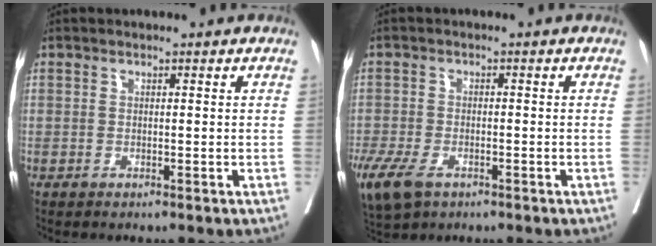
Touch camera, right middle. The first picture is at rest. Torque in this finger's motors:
{"motor_torque": [1.19, -0.84, 0.54, 0.13]}